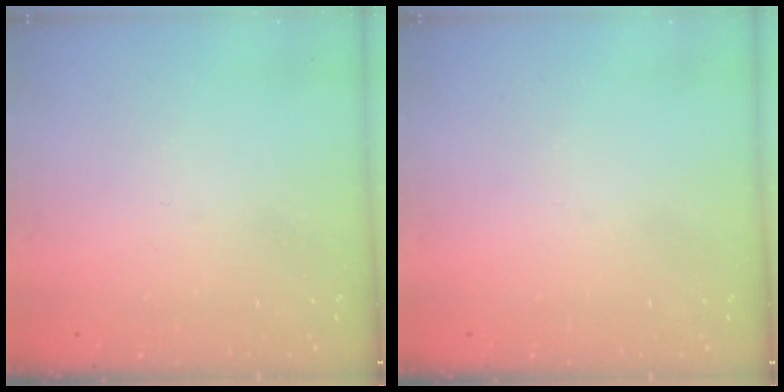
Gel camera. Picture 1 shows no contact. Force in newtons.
{"total": 0.0}